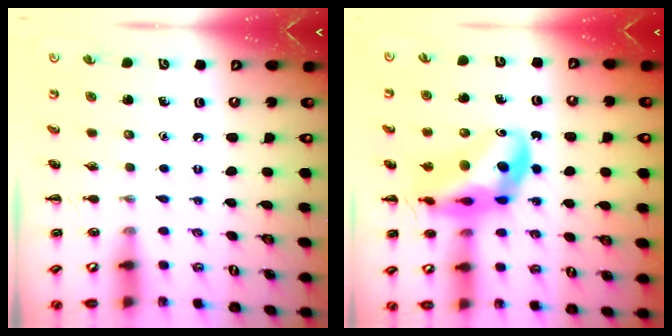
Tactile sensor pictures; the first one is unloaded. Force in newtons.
{"total": 11.7, "press": 11.3, "slide": 3.0}